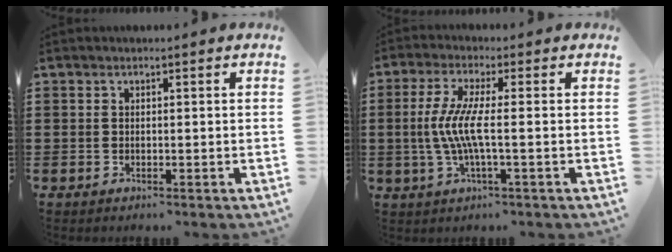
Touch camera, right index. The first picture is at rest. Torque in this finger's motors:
{"motor_torque": [1.44, 0.22, 0.66, 0.21]}